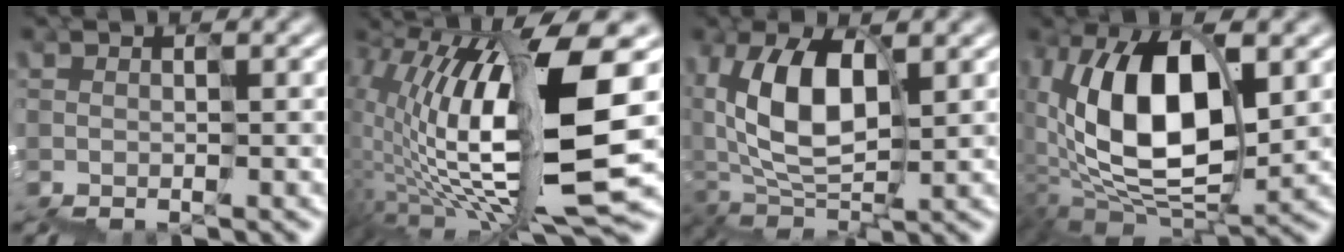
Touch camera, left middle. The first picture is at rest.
{"total": 12.9, "force": [2.5, 4.1, 12.0], "torque": [-0.250, 0.017, 0.059]}
{"total": 5.9, "force": [1.7, 4.0, 4.0], "torque": [-0.107, 0.021, 0.027]}
{"total": 8.9, "force": [2.0, 4.9, 7.1], "torque": [-0.140, 0.017, 0.034]}